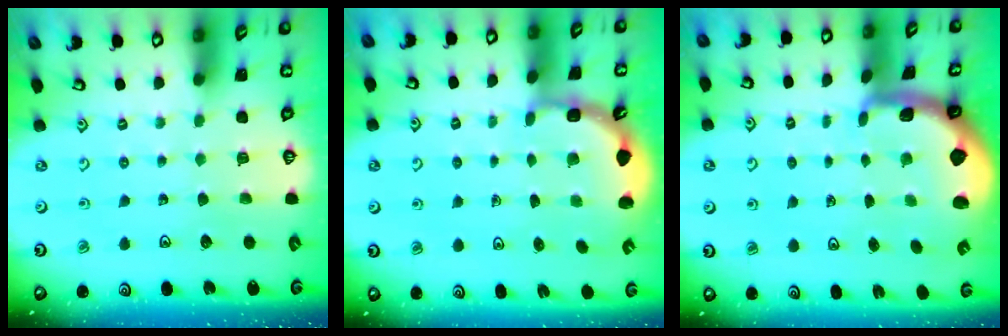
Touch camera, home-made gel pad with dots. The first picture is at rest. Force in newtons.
{"total": 2.1, "press": 1.9, "slide": 0.9}
{"total": 1.9, "press": 1.9, "slide": 0.4}